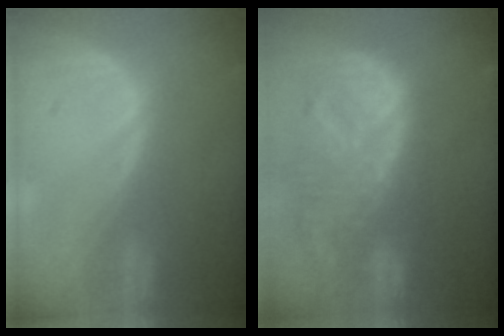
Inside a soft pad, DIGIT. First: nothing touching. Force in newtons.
{"total": 12.5, "press": 10.8, "slide": 6.3}